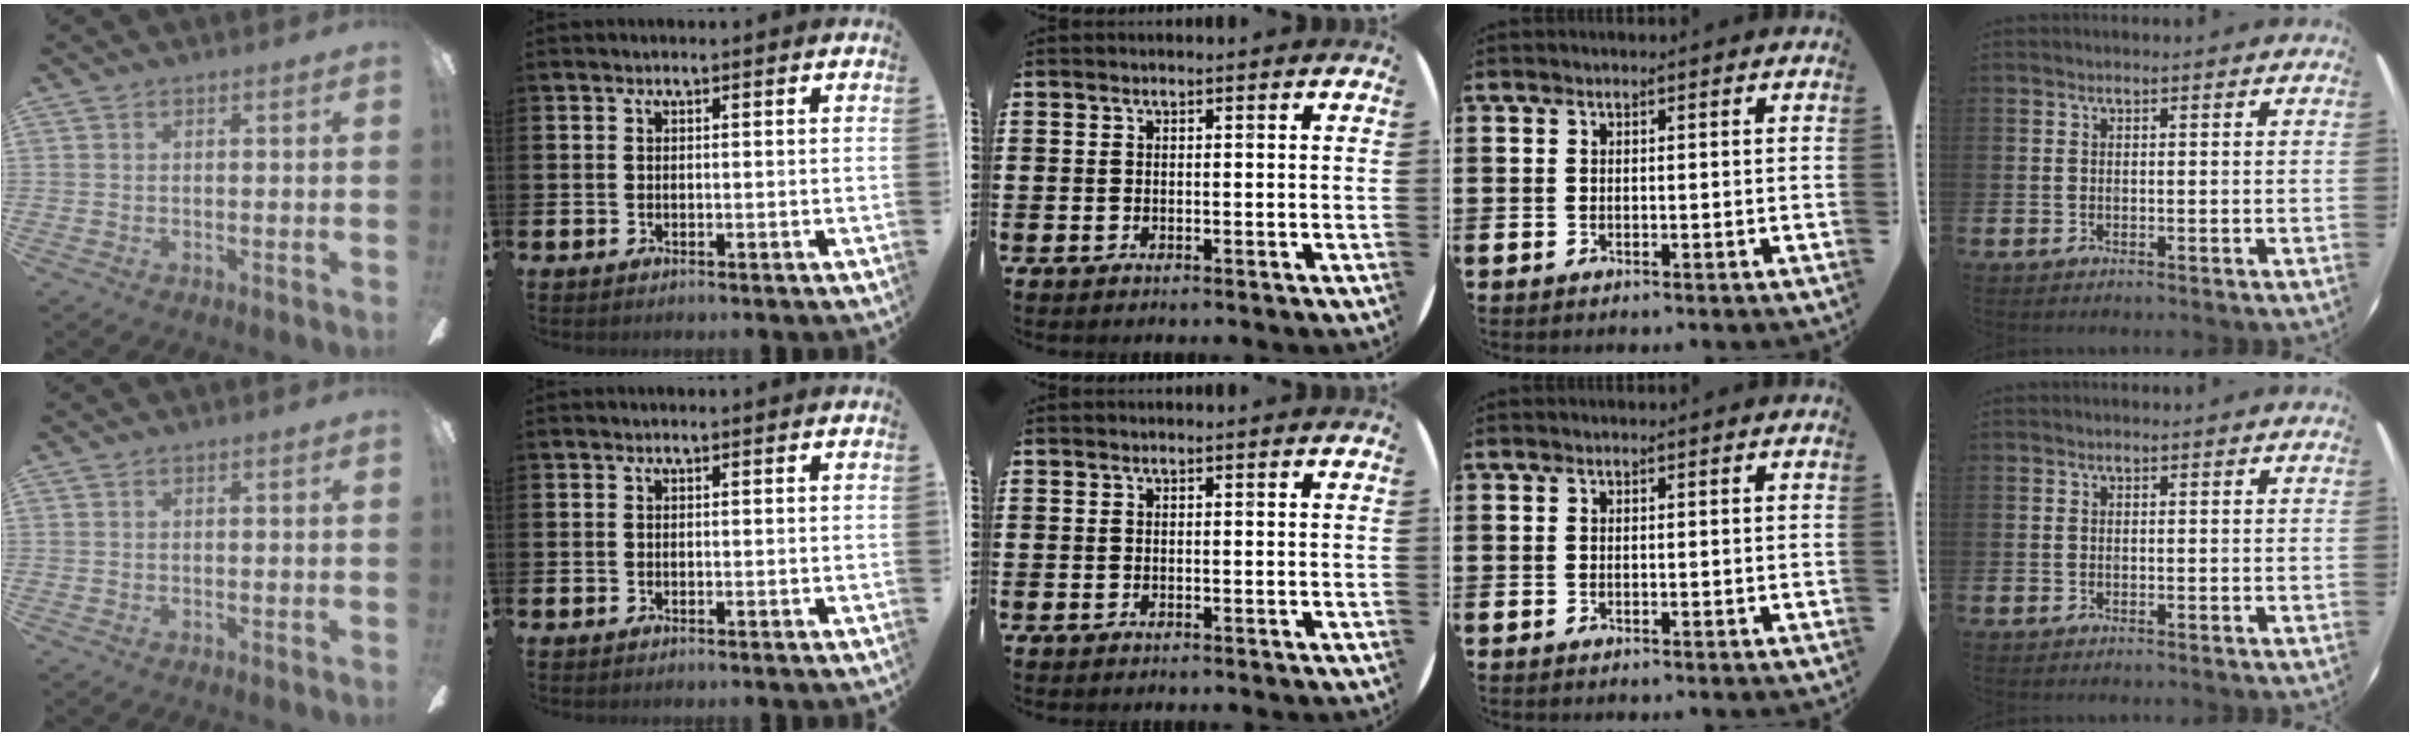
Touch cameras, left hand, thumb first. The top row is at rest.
{}